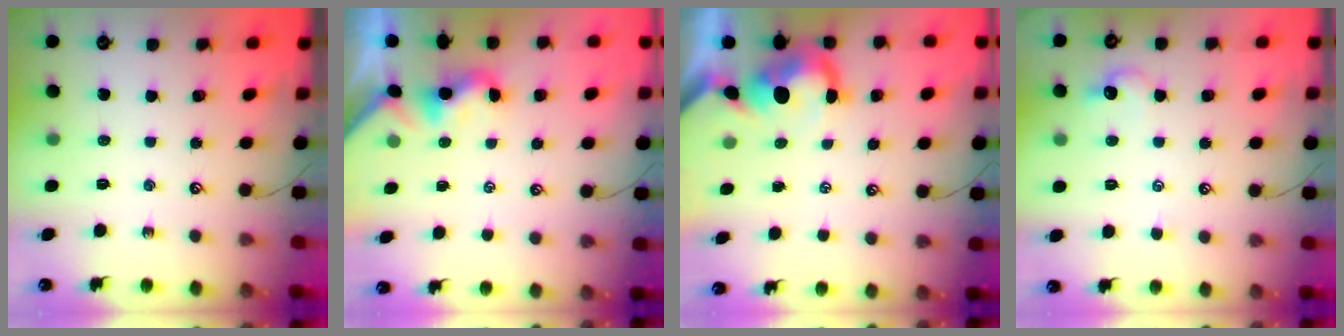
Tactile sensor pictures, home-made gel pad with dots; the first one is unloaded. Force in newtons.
{"total": 1.8, "press": 1.7, "slide": 0.5}
{"total": 3.7, "press": 3.6, "slide": 0.9}
{"total": 1.2, "press": 1.0, "slide": 0.7}